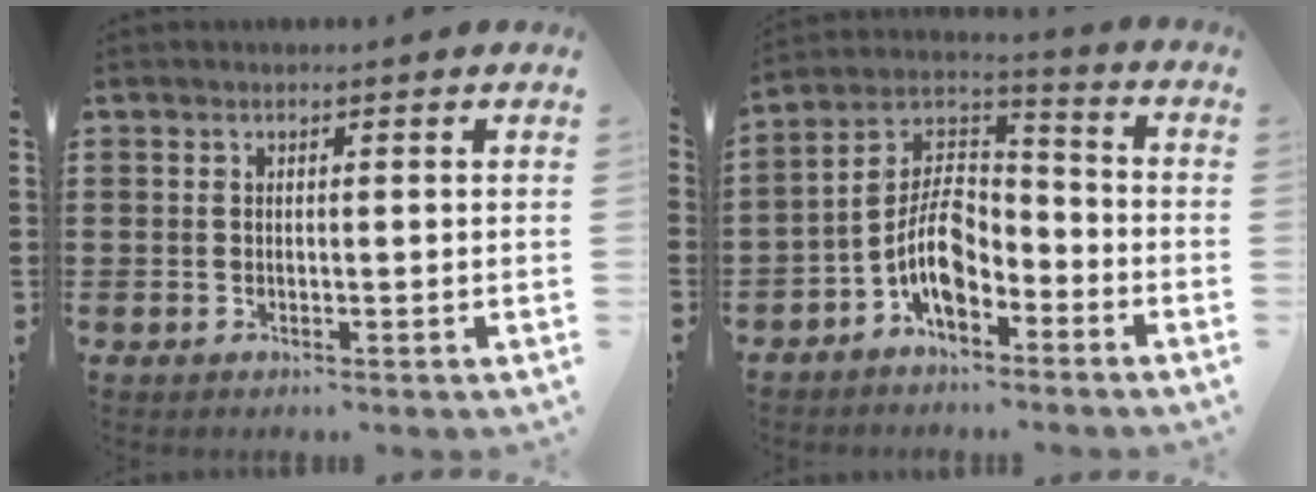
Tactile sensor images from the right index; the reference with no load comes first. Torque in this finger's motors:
{"motor_torque": [2.14, 0.00, 1.05, 0.21]}